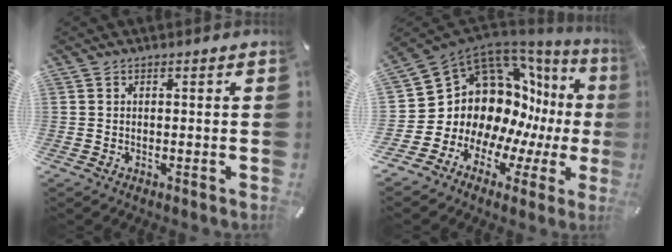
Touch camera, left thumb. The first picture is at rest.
{"total": 16.5, "force": [4.0, 13.4, 8.8], "torque": [-0.145, -0.100, 0.113]}